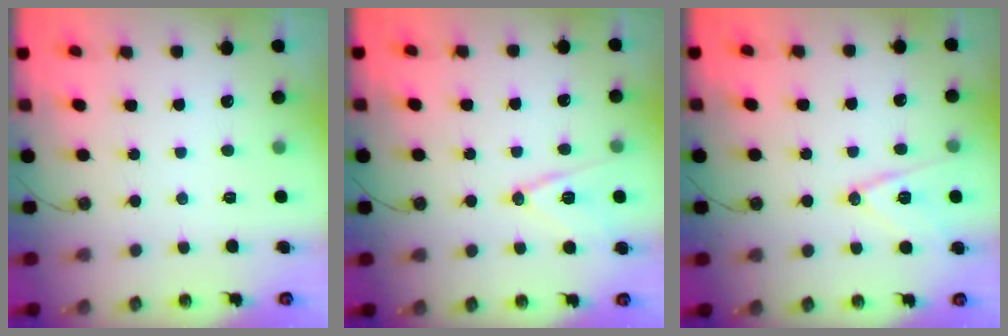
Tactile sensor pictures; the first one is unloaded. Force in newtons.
{"total": 11.3, "press": 10.7, "slide": 3.3}
{"total": 12.4, "press": 11.9, "slide": 3.3}